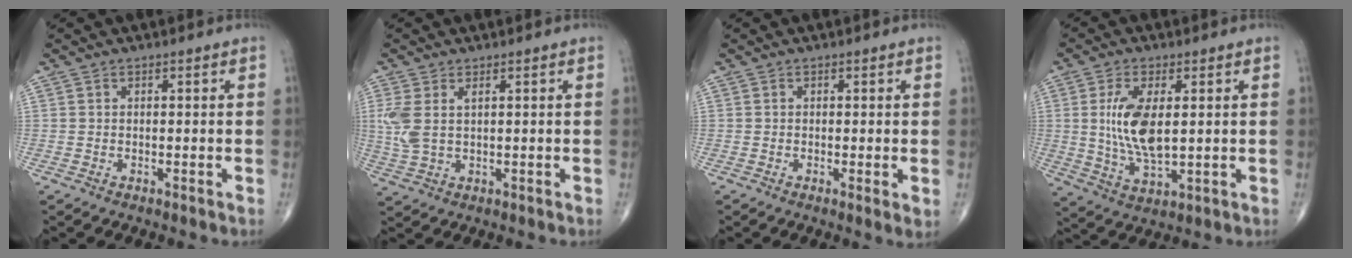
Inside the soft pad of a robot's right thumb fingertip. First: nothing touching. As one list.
[{"total": 5.8, "force": [1.3, 3.0, 4.8], "torque": [-0.131, 0.007, 0.033]}, {"total": 2.0, "force": [-0.2, 0.4, 2.0], "torque": [-0.036, -0.008, -0.007]}, {"total": 10.8, "force": [1.4, 4.8, 9.6], "torque": [-0.192, -0.015, 0.033]}]